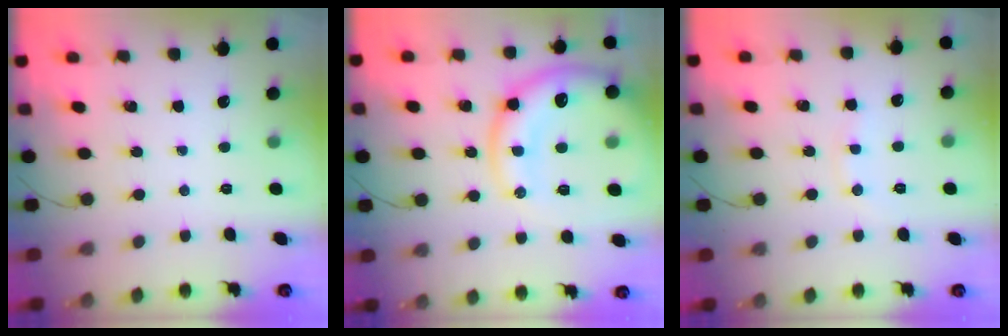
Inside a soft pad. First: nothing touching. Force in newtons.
{"total": 18.3, "press": 18.1, "slide": 2.7}
{"total": 6.6, "press": 6.3, "slide": 1.7}